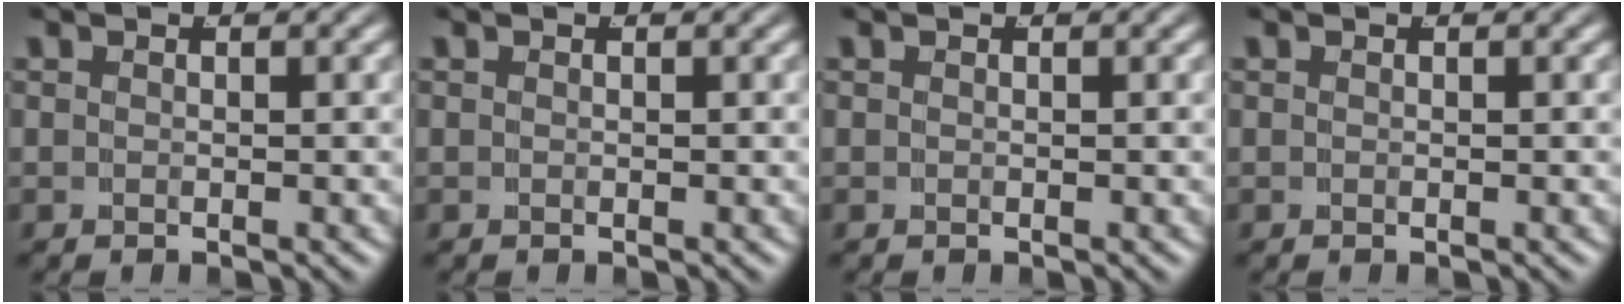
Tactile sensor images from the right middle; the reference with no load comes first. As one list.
[{"total": 0.0}, {"total": 0.0}, {"total": 0.0}]